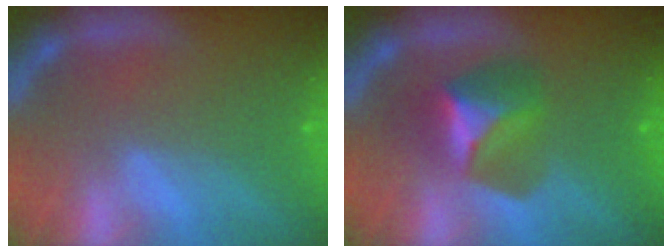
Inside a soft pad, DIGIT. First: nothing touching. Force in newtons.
{"total": 4.9}